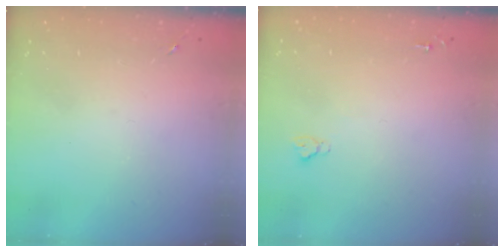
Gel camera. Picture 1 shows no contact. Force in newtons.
{"total": 2.6, "press": 2.5, "slide": 0.3}